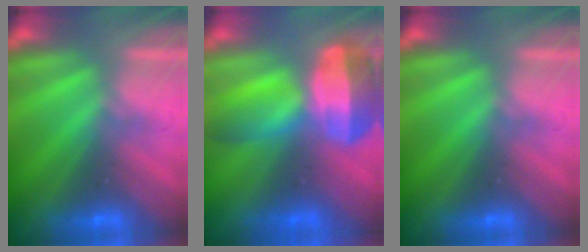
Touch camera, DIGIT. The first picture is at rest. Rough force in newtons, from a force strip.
{"total": 5.9}
{"total": 0.0}